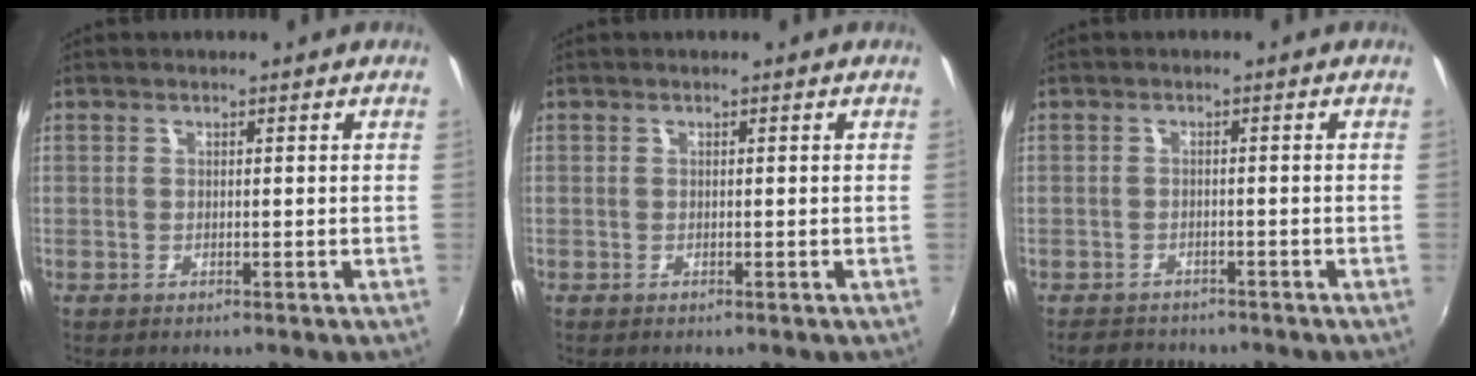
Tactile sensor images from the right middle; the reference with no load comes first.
{"total": 0.0}
{"total": 4.6, "force": [-4.1, 2.0, 0.8], "torque": [-0.030, -0.003, -0.065]}